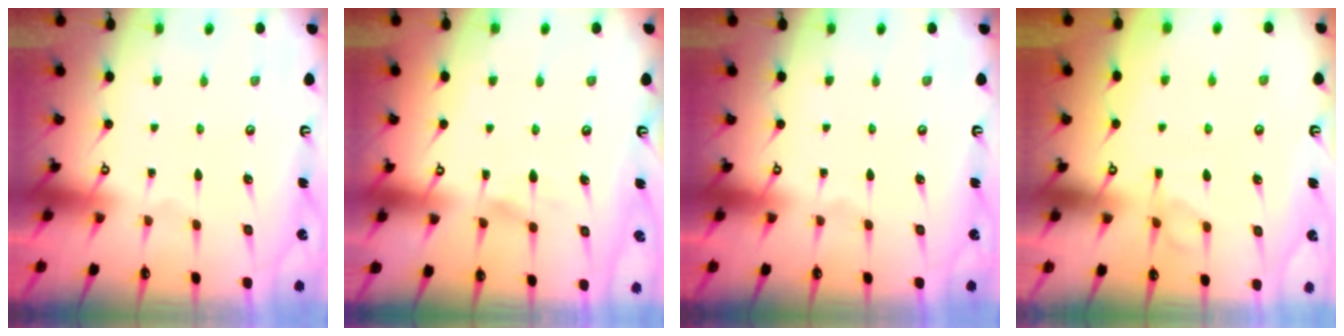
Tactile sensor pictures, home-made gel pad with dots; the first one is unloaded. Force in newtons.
{"total": 5.4, "press": 5.4, "slide": 0.5}
{"total": 0.0}
{"total": 1.3, "press": 0.5, "slide": 1.2}